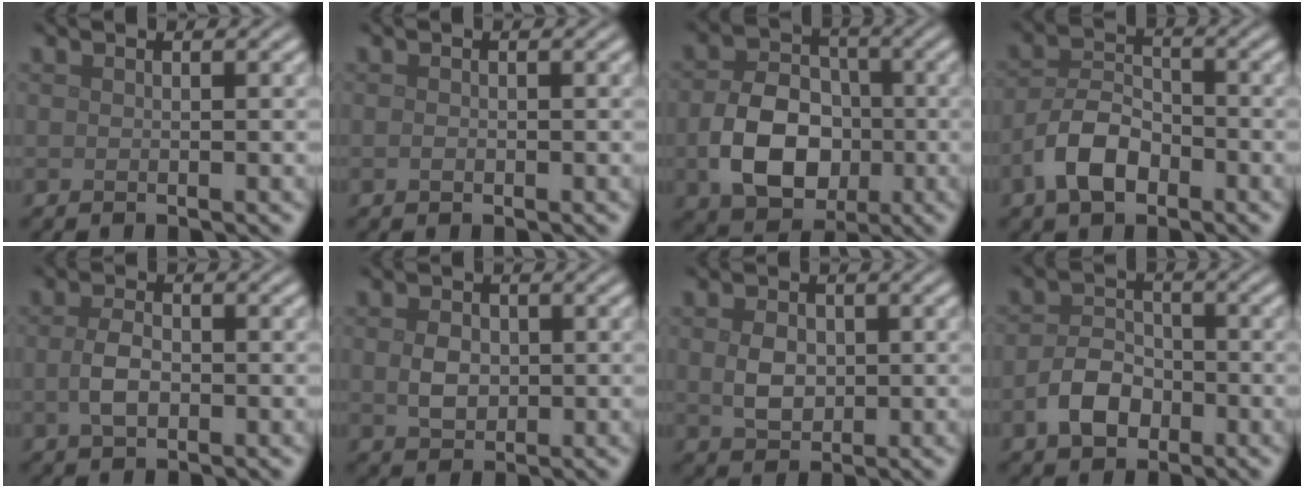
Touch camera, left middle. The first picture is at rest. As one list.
[{"total": 0.6, "force": [-0.2, 0.4, 0.4], "torque": [-0.008, -0.002, -0.003]}, {"total": 7.5, "force": [-1.8, 5.5, 4.8], "torque": [-0.091, -0.005, -0.030]}, {"total": 4.8, "force": [-2.5, 2.8, 3.0], "torque": [-0.054, 0.007, -0.053]}, {"total": 2.6, "force": [-0.4, 1.6, 2.1], "torque": [-0.047, -0.001, -0.009]}, {"total": 2.5, "force": [0.0, 1.9, 1.6], "torque": [-0.034, -0.002, 0.001]}, {"total": 2.9, "force": [0.1, 2.2, 1.9], "torque": [-0.042, -0.002, 0.003]}, {"total": 3.8, "force": [-1.7, 2.6, 2.2], "torque": [-0.038, 0.006, -0.038]}]